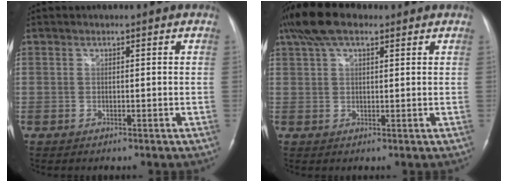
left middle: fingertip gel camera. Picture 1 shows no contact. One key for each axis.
{"total": 7.7, "fx": 5.1, "fy": 2.9, "fz": 5.0, "tx": -0.106, "ty": 0.032, "tz": 0.094}